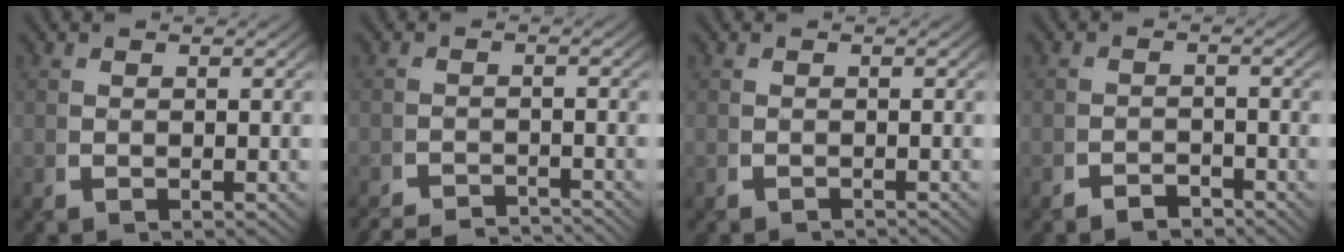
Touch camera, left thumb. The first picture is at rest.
{"total": 3.2, "force": [-3.2, 0.1, -0.2], "torque": [0.013, -0.008, -0.059]}
{"total": 1.2, "force": [-1.2, 0.0, -0.2], "torque": [0.002, -0.002, -0.020]}
{"total": 2.0, "force": [-1.9, 0.2, -0.3], "torque": [0.010, -0.004, -0.036]}